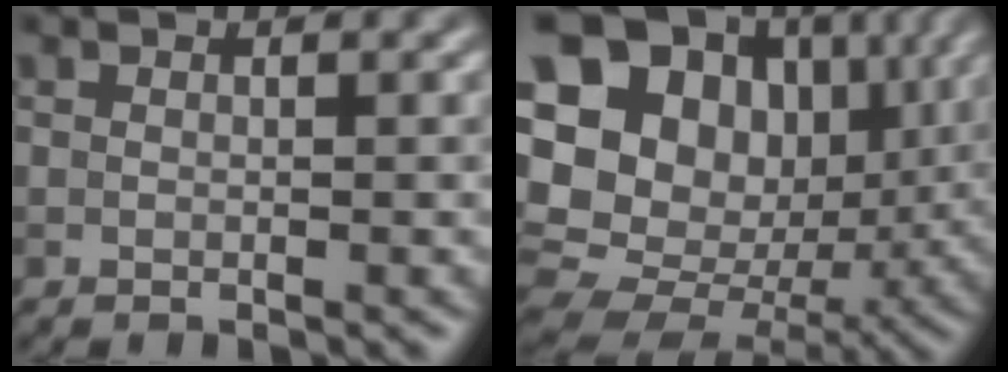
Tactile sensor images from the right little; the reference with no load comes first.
{"total": 21.2, "force": [4.2, 17.5, 11.2], "torque": [-0.244, 0.024, 0.083]}